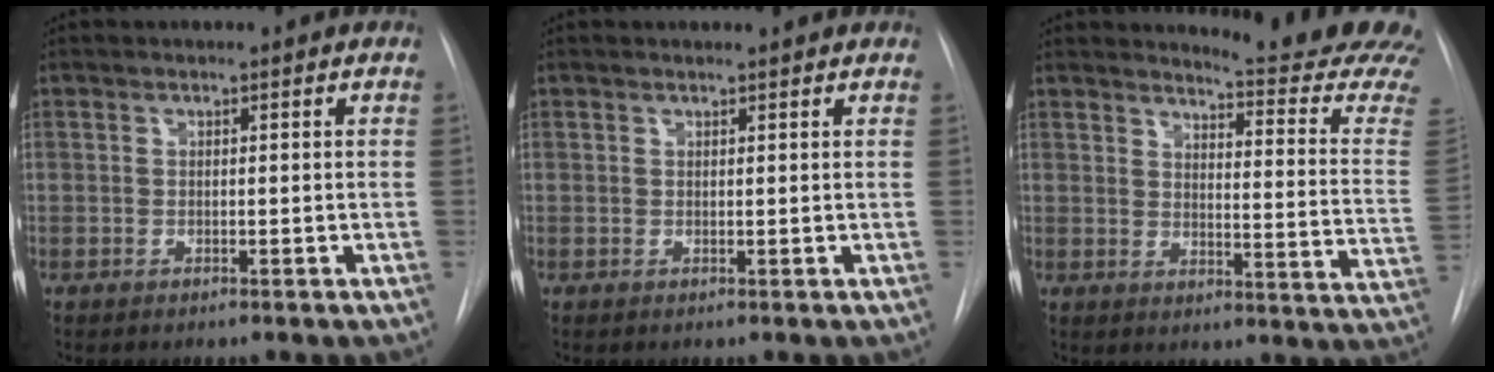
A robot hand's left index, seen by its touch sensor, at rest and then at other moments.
{"total": 2.0, "force": [2.0, 0.3, 0.4], "torque": [-0.014, 0.010, 0.019]}
{"total": 17.5, "force": [17.0, -1.1, 4.0], "torque": [-0.053, -0.161, 0.180]}